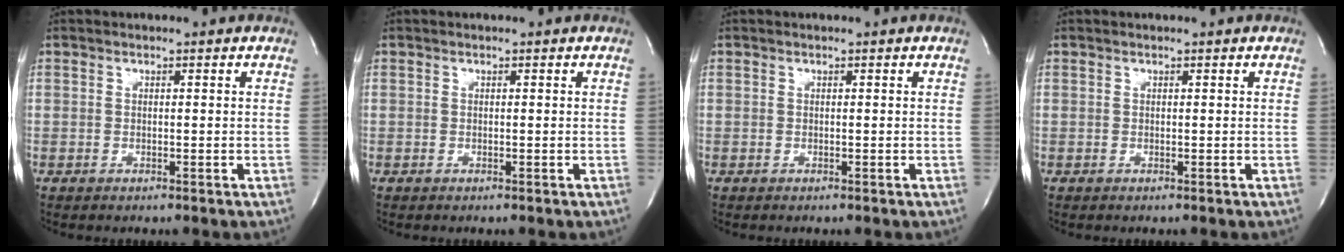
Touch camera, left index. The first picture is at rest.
{"total": 0.0}
{"total": 0.0}
{"total": 0.0}